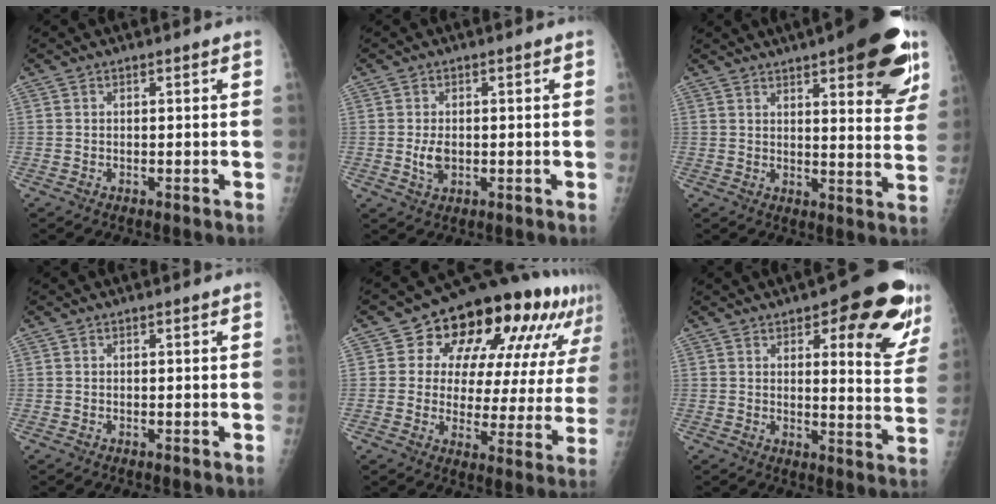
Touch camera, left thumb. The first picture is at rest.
{"total": 3.4, "force": [-0.3, 2.2, 2.5], "torque": [-0.042, -0.004, -0.001]}
{"total": 20.6, "force": [11.6, 6.0, 16.0], "torque": [-0.173, -0.038, 0.143]}
{"total": 0.0}
{"total": 23.2, "force": [12.0, 12.4, 15.5], "torque": [-0.180, -0.006, 0.157]}
{"total": 17.0, "force": [8.4, 5.8, 13.6], "torque": [-0.119, -0.040, 0.100]}